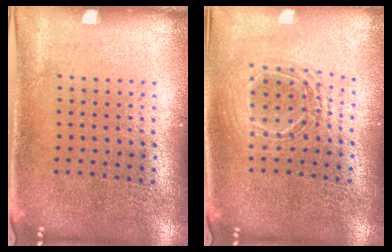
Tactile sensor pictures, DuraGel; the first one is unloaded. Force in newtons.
{"total": 1.6, "press": 1.4, "slide": 0.8}